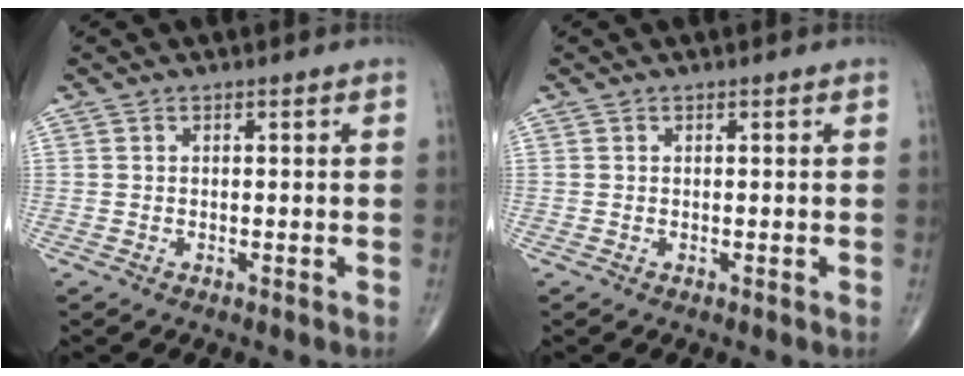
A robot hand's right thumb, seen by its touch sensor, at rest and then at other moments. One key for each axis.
{"total": 0.0}